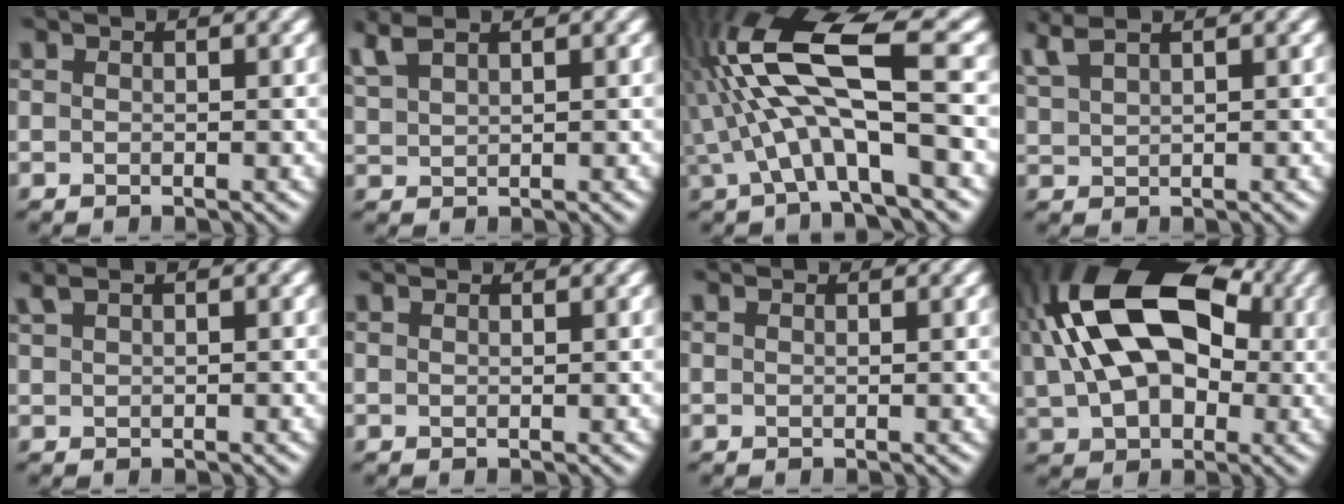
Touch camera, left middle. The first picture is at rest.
{"total": 2.3, "force": [2.1, 0.4, 1.0], "torque": [-0.031, 0.011, 0.050]}
{"total": 10.0, "force": [0.7, 3.0, 9.5], "torque": [-0.184, 0.024, 0.003]}
{"total": 2.6, "force": [2.2, 0.4, 1.3], "torque": [-0.037, 0.015, 0.052]}
{"total": 1.3, "force": [1.1, 0.2, 0.6], "torque": [-0.018, 0.005, 0.024]}
{"total": 1.5, "force": [1.5, 0.2, 0.2], "torque": [-0.008, 0.005, 0.021]}
{"total": 1.0, "force": [1.0, 0.1, 0.0], "torque": [-0.001, 0.002, 0.010]}
{"total": 16.0, "force": [3.9, 10.0, 11.9], "torque": [-0.190, 0.016, 0.062]}